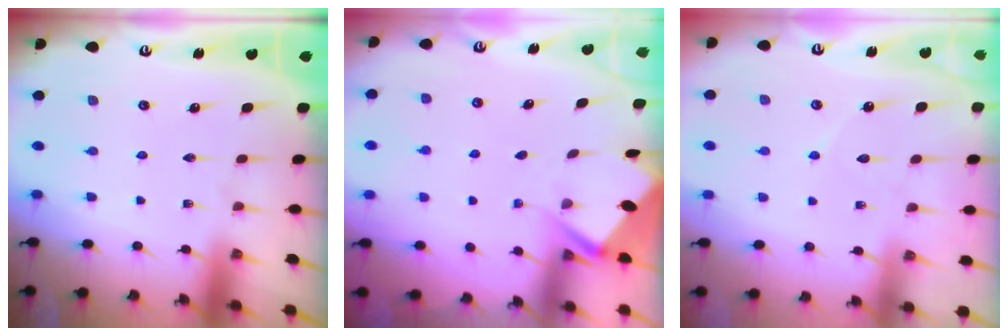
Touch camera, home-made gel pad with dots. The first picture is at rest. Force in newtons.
{"total": 2.9, "press": 2.8, "slide": 0.4}
{"total": 3.4, "press": 3.3, "slide": 0.4}